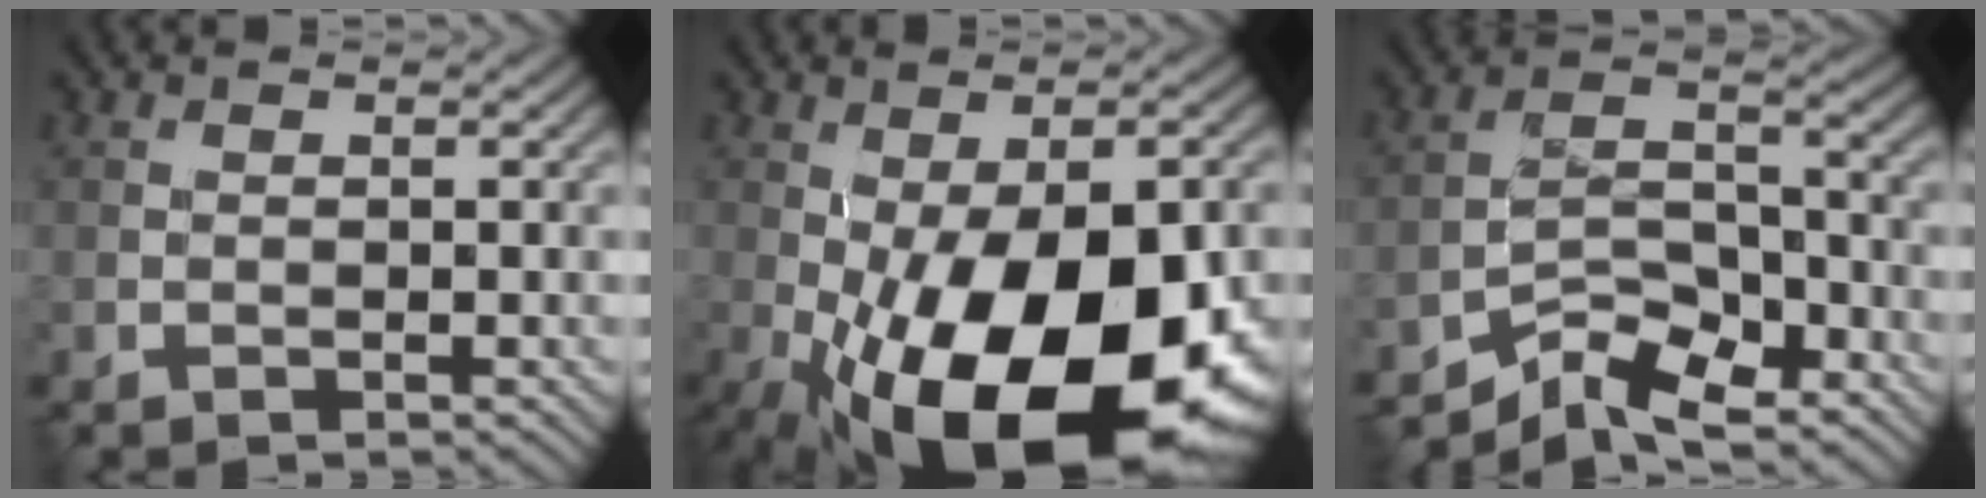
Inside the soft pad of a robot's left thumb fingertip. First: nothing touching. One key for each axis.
{"total": 21.3, "fx": -7.7, "fy": 10.2, "fz": 17.0, "tx": -0.286, "ty": -0.041, "tz": -0.092}
{"total": 7.7, "fx": -6.6, "fy": 2.3, "fz": 3.3, "tx": -0.050, "ty": 0.008, "tz": -0.134}